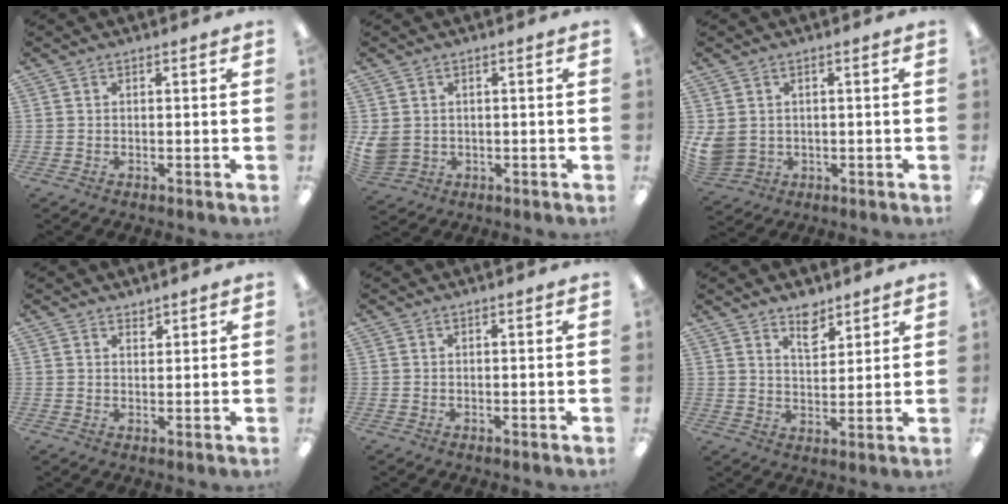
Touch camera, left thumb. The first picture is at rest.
{"total": 4.4, "force": [0.6, 3.9, 1.7], "torque": [-0.050, 0.002, 0.014]}
{"total": 5.2, "force": [0.9, 4.7, 2.2], "torque": [-0.065, -0.001, 0.020]}
{"total": 1.7, "force": [1.6, 0.5, -0.1], "torque": [0.008, -0.008, 0.030]}
{"total": 0.0}
{"total": 6.6, "force": [5.0, 3.3, 2.6], "torque": [-0.025, -0.027, 0.087]}